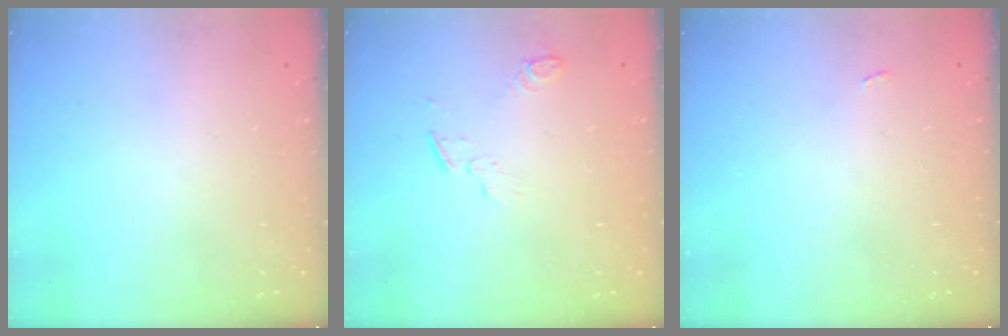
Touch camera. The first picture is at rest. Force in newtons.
{"total": 4.7, "press": 4.7, "slide": 0.6}
{"total": 2.2, "press": 2.2, "slide": 0.3}